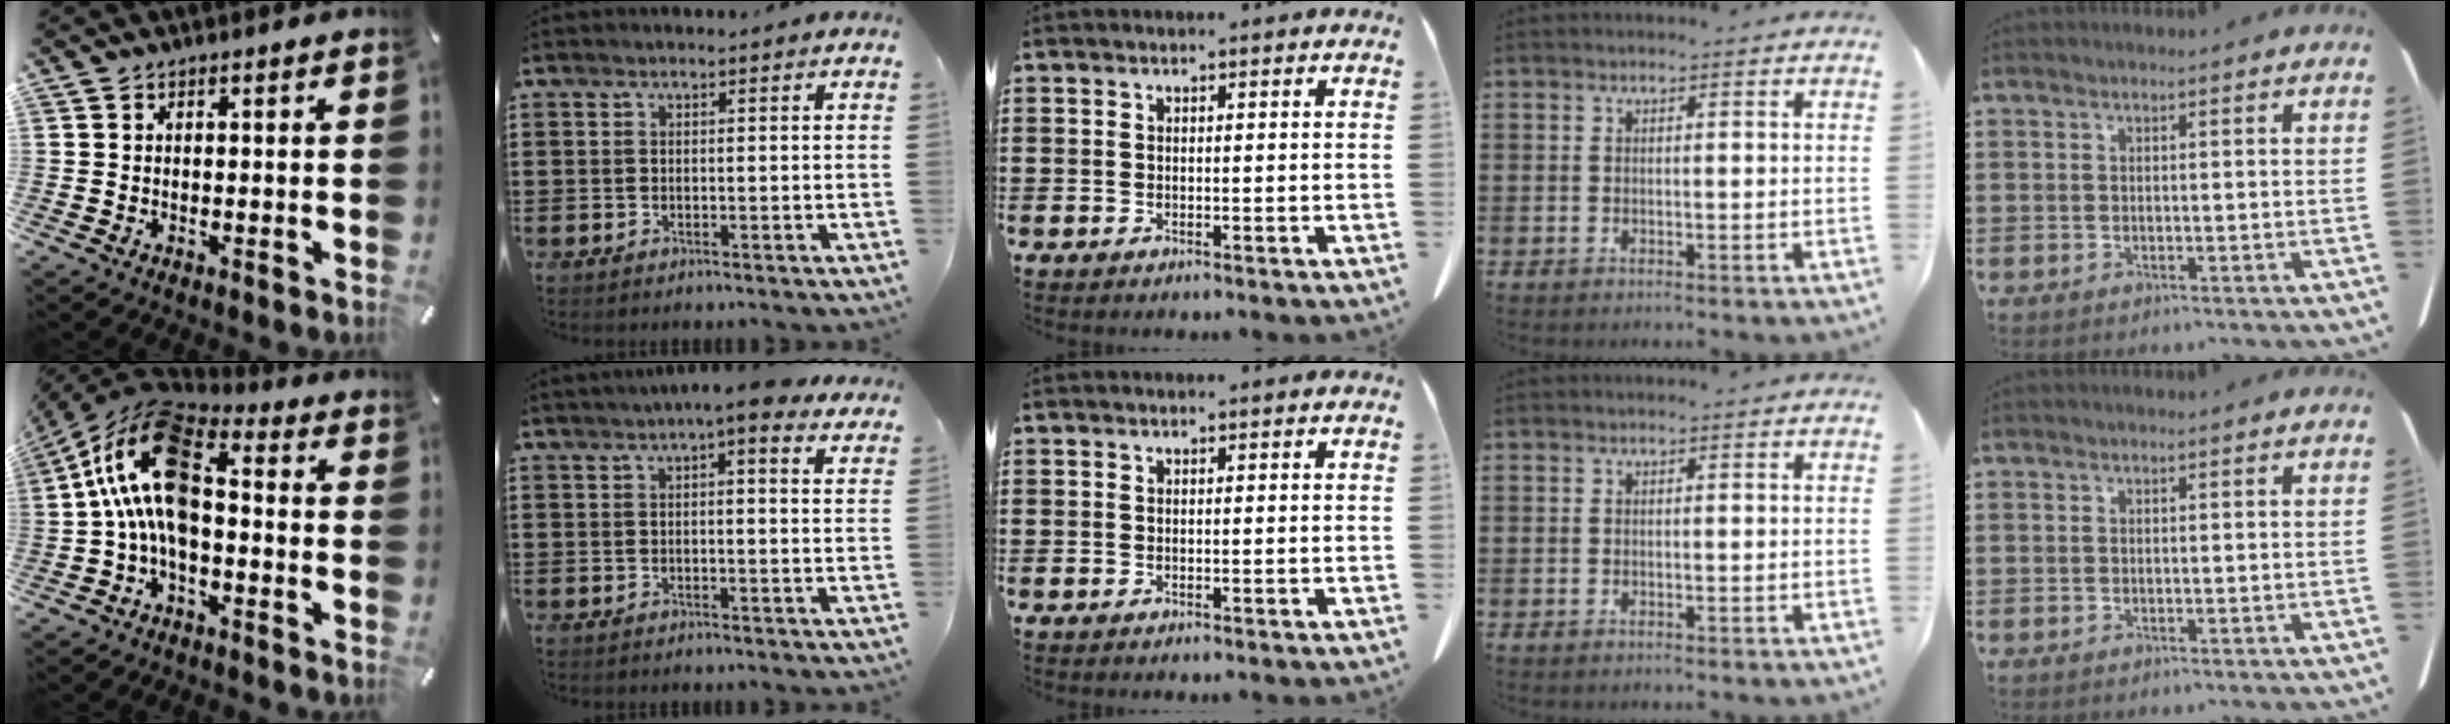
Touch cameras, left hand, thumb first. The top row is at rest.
{"thumb": {"total": 17.6, "force": [0.5, 10.2, 14.3], "torque": [-0.303, 0.005, 0.005]}, "index": {"total": 4.6, "force": [3.4, 0.3, 3.1], "torque": [-0.053, -0.007, 0.056]}}